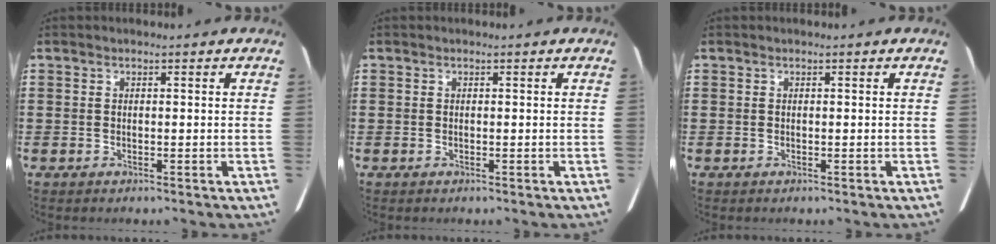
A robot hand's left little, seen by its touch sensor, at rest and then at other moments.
{"total": 0.0}
{"total": 0.0}